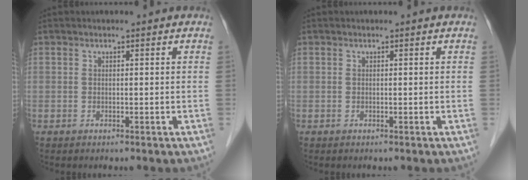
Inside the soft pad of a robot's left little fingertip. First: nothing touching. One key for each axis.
{"total": 0.0}